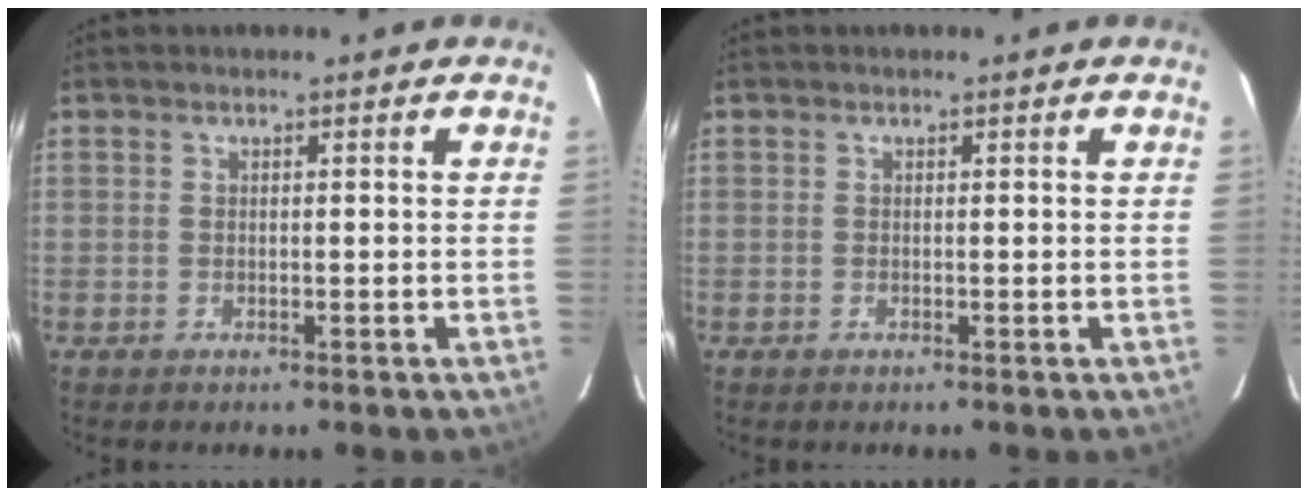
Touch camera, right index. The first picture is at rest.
{"total": 0.0}